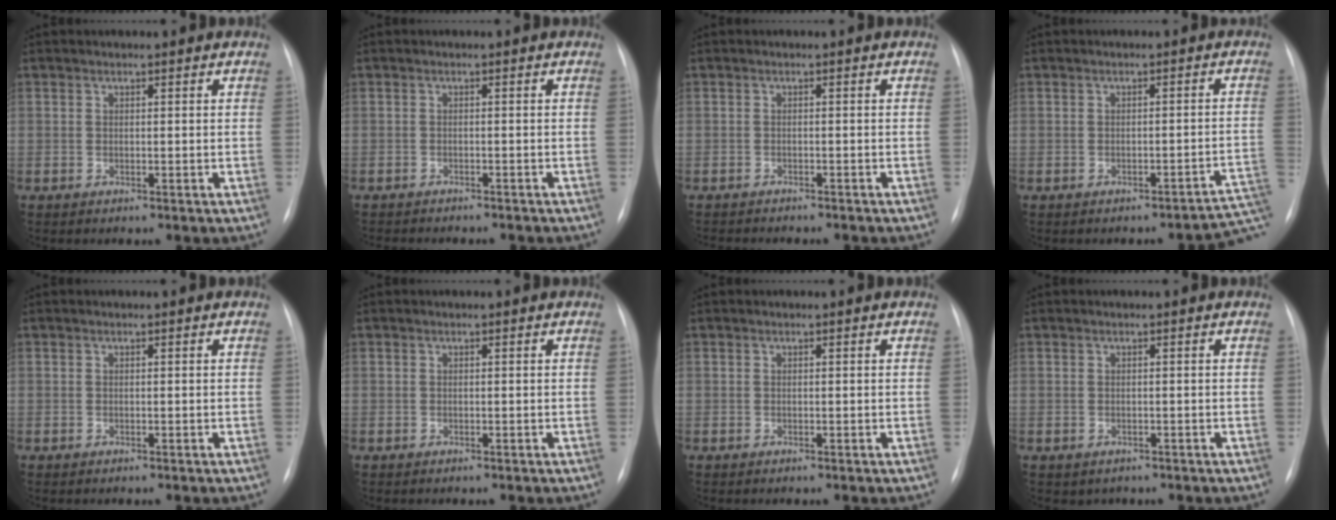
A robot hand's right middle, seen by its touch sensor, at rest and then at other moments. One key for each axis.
{"total": 7.7, "fx": -6.9, "fy": 1.8, "fz": 2.9, "tx": -0.032, "ty": -0.002, "tz": -0.085}
{"total": 7.1, "fx": -6.3, "fy": 1.6, "fz": 2.7, "tx": -0.032, "ty": -0.001, "tz": -0.080}
{"total": 4.4, "fx": -3.8, "fy": 0.7, "fz": 2.0, "tx": -0.001, "ty": 0.029, "tz": -0.033}
{"total": 0.0}
{"total": 0.0}
{"total": 0.0}
{"total": 1.3, "fx": -0.7, "fy": 1.1, "fz": 0.2, "tx": -0.004, "ty": 0.002, "tz": -0.004}